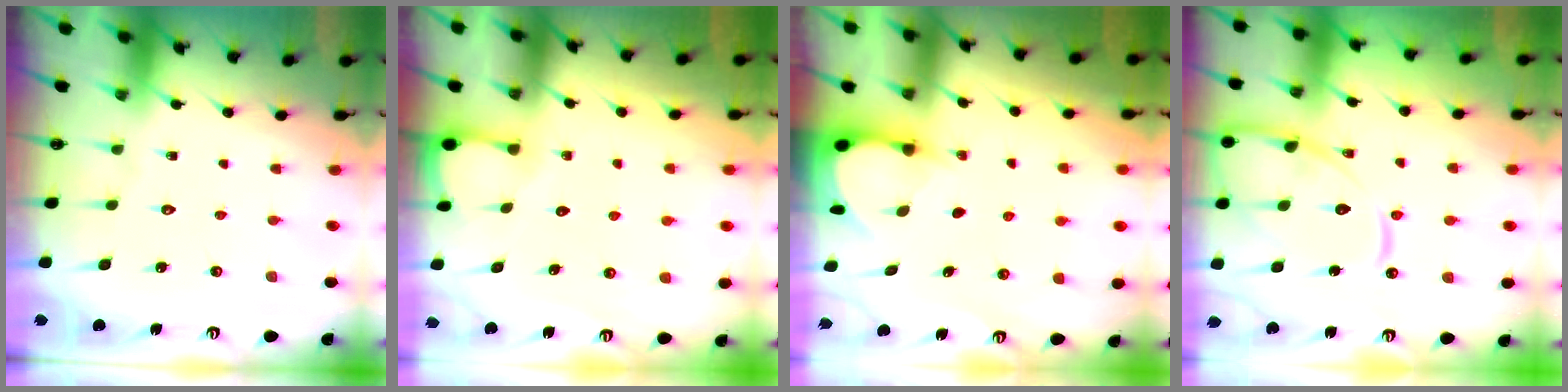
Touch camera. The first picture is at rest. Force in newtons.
{"total": 3.7, "press": 3.7, "slide": 0.2}
{"total": 3.1, "press": 3.1, "slide": 0.3}
{"total": 14.5, "press": 14.4, "slide": 1.4}